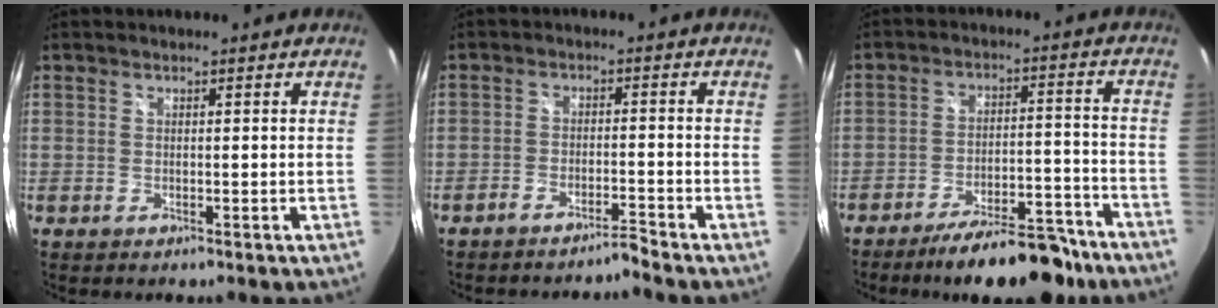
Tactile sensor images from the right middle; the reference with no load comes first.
{"total": 3.2, "force": [-3.2, -0.1, 0.7], "torque": [-0.030, 0.001, -0.058]}
{"total": 15.2, "force": [-12.5, 4.2, 7.5], "torque": [-0.120, 0.005, -0.175]}